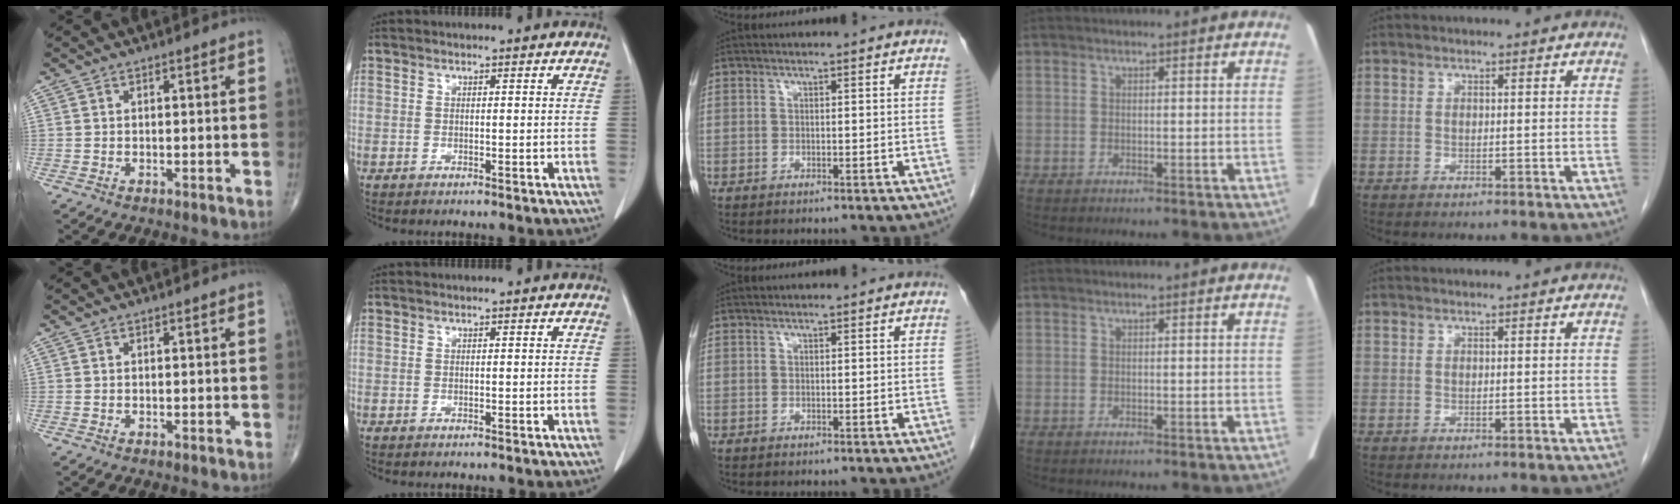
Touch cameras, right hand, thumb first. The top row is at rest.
{}